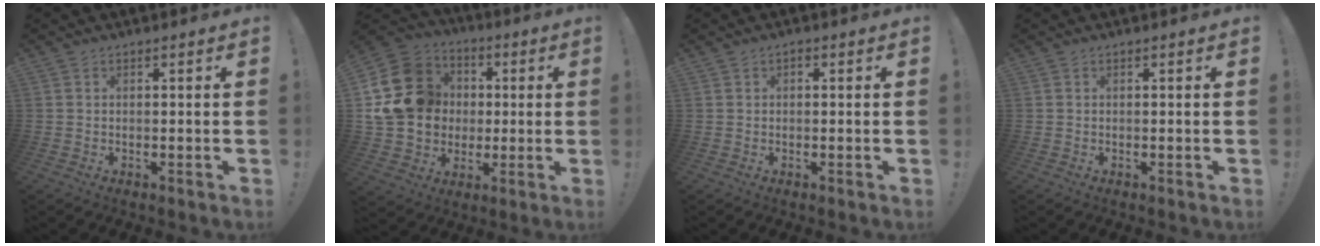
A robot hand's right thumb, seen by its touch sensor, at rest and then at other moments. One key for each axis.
{"total": 19.7, "fx": 1.8, "fy": 17.2, "fz": 9.4, "tx": -0.171, "ty": 0.003, "tz": 0.061}
{"total": 0.6, "fx": -0.1, "fy": 0.5, "fz": 0.2, "tx": -0.009, "ty": 0.005, "tz": -0.002}
{"total": 0.0}